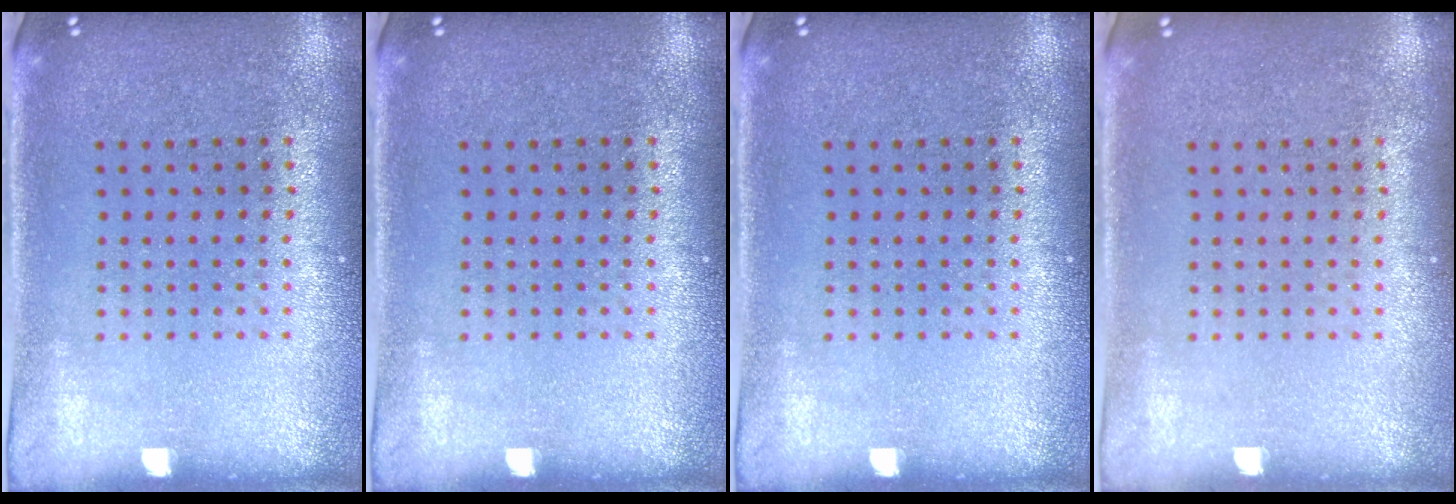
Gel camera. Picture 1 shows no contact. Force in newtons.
{"total": 0.0}
{"total": 0.0}
{"total": 0.0}